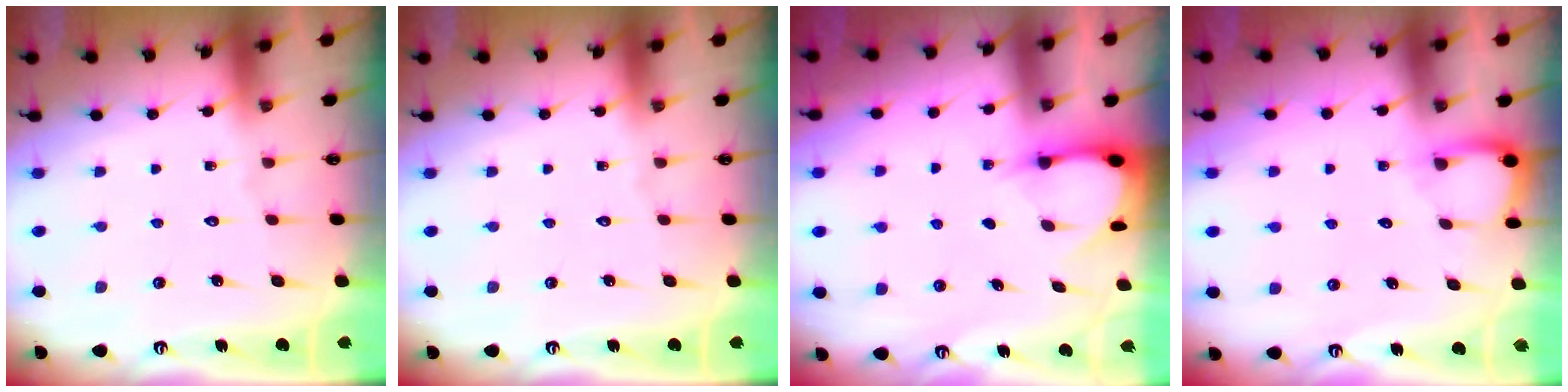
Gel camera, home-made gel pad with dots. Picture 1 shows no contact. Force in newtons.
{"total": 0.0}
{"total": 3.3, "press": 3.3, "slide": 0.4}
{"total": 4.2, "press": 4.2, "slide": 0.4}